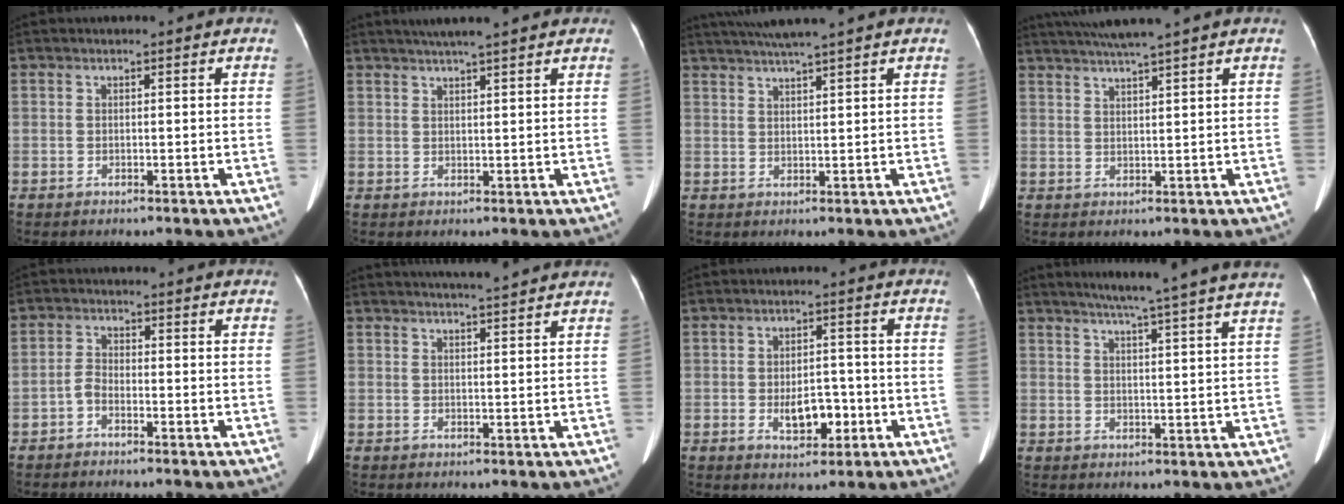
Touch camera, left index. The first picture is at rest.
{"total": 9.4, "force": [7.8, 0.7, 5.2], "torque": [-0.069, 0.033, 0.094]}
{"total": 6.7, "force": [5.7, -1.4, 3.3], "torque": [-0.055, 0.019, 0.093]}
{"total": 6.6, "force": [5.6, -1.5, 3.3], "torque": [-0.055, 0.016, 0.093]}
{"total": 1.9, "force": [-1.4, 0.7, 1.2], "torque": [-0.032, 0.000, -0.029]}
{"total": 7.1, "force": [6.5, -0.2, 2.8], "torque": [-0.045, 0.012, 0.077]}
{"total": 5.5, "force": [-1.9, 2.9, 4.3], "torque": [-0.071, 0.001, -0.026]}
{"total": 14.6, "force": [12.3, -1.7, 7.7], "torque": [-0.112, -0.007, 0.145]}